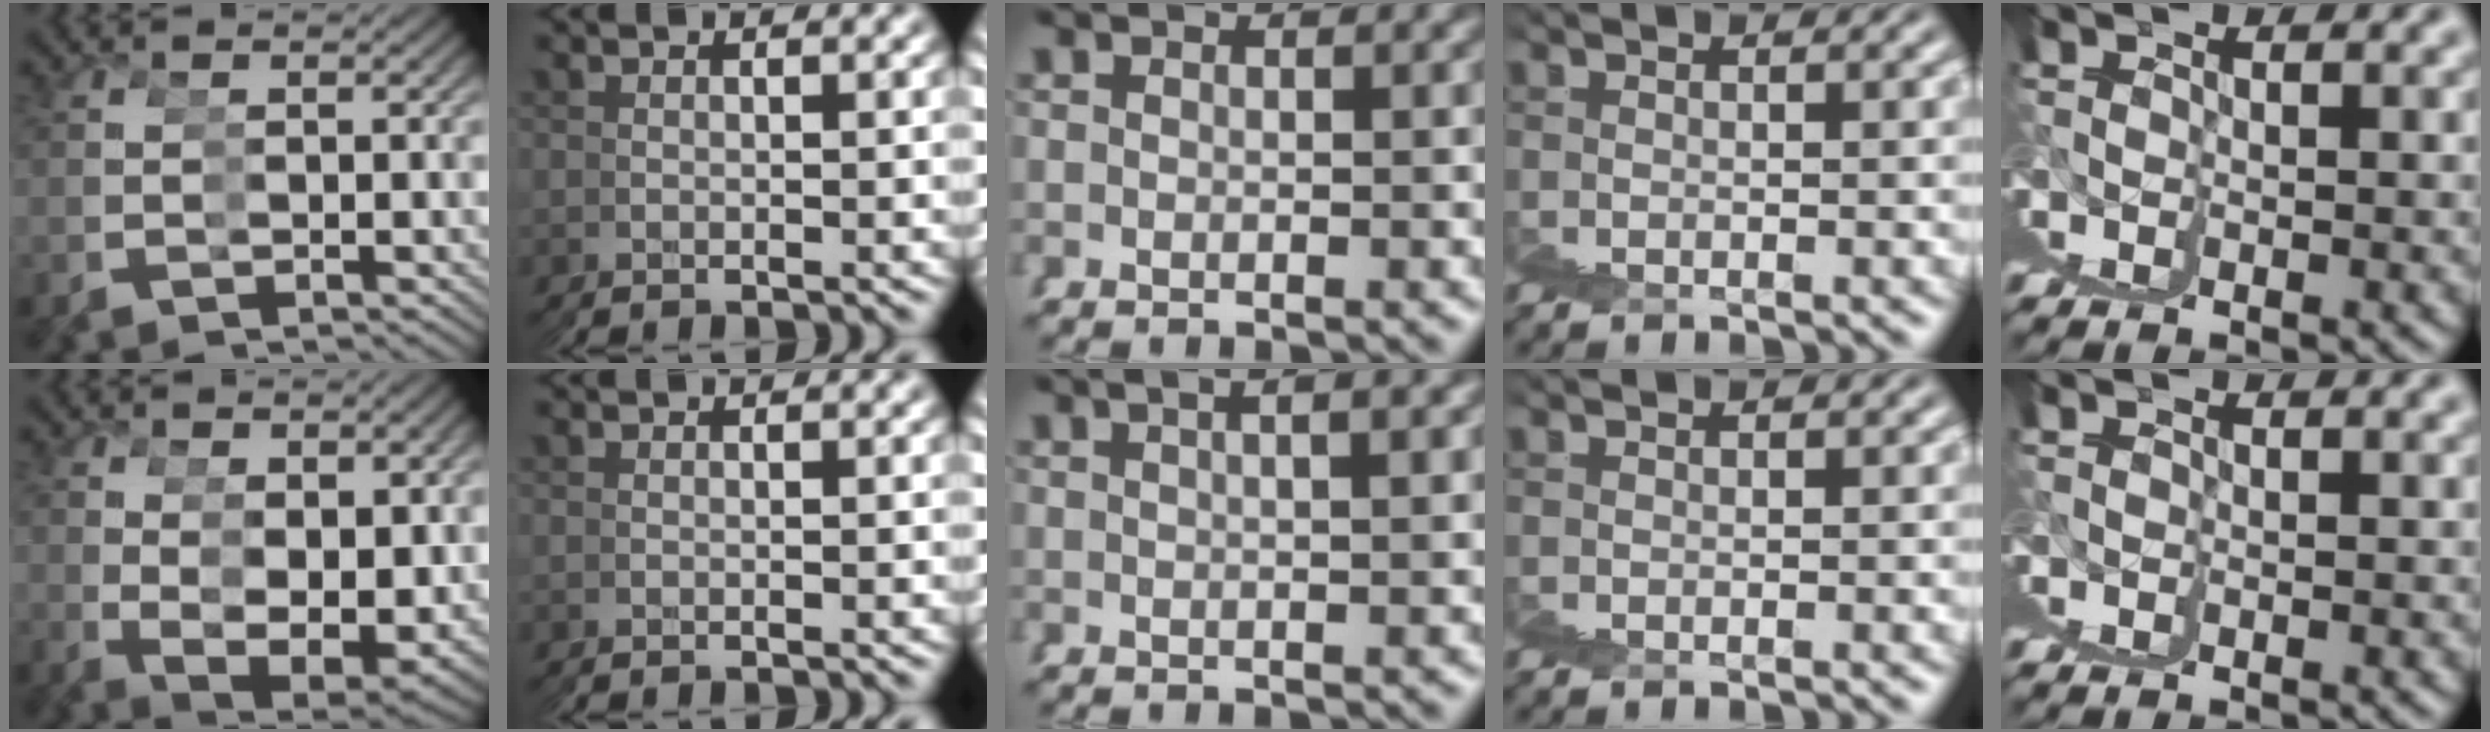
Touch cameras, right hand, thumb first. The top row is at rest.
{"thumb": {"total": 7.8, "force": [-0.3, 4.7, 6.2], "torque": [-0.102, -0.016, 0.011]}, "middle": {"total": 3.2, "force": [1.6, 0.4, 2.8], "torque": [-0.020, 0.023, 0.019]}}